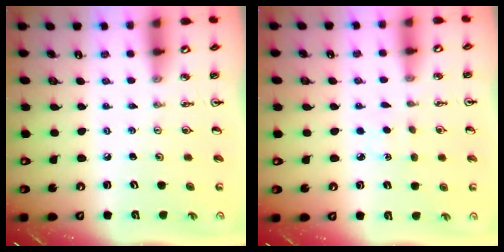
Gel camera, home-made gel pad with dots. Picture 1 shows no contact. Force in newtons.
{"total": 1.5, "press": 1.5, "slide": 0.2}